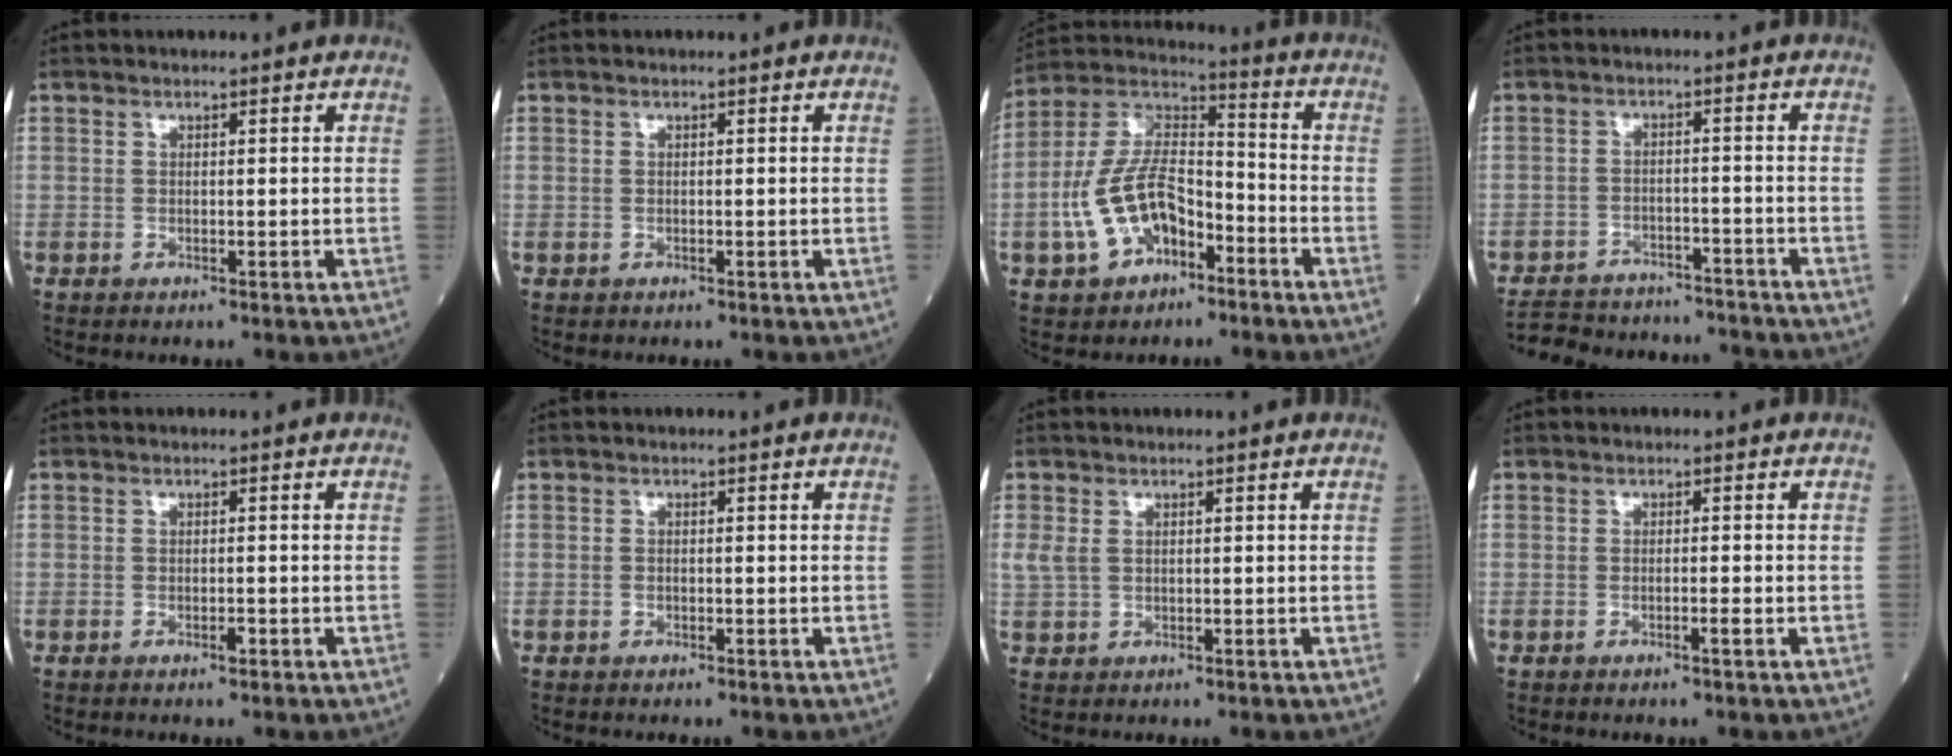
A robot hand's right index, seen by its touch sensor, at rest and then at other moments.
{"total": 0.0}
{"total": 13.1, "force": [-5.2, 7.1, 9.7], "torque": [-0.221, 0.021, -0.092]}
{"total": 14.8, "force": [-13.8, 4.3, 3.3], "torque": [-0.073, 0.011, -0.184]}
{"total": 1.0, "force": [-0.5, 0.3, 0.8], "torque": [-0.014, -0.001, -0.008]}
{"total": 0.5, "force": [-0.3, 0.4, 0.2], "torque": [-0.008, 0.001, -0.004]}
{"total": 2.3, "force": [0.5, 1.7, 1.5], "torque": [-0.046, 0.010, 0.018]}
{"total": 1.0, "force": [-0.5, -0.1, 0.8], "torque": [-0.019, -0.001, -0.007]}